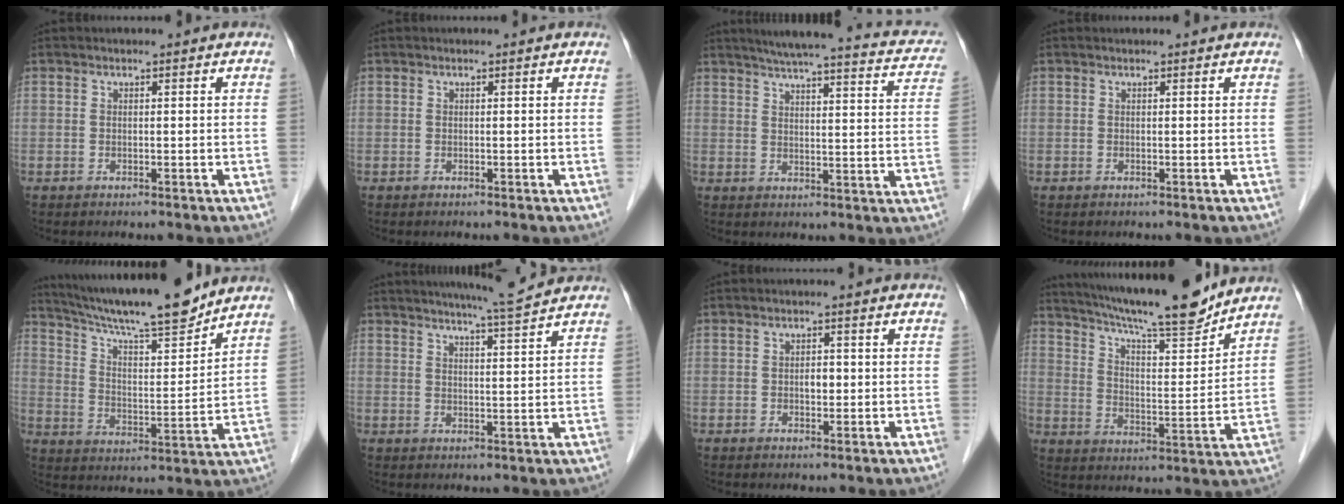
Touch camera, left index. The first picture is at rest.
{"total": 0.0}
{"total": 21.4, "force": [18.0, 3.6, 11.0], "torque": [-0.146, 0.007, 0.209]}
{"total": 0.9, "force": [0.9, 0.1, 0.2], "torque": [-0.008, 0.012, 0.013]}
{"total": 17.1, "force": [15.2, 0.8, 7.8], "torque": [-0.135, 0.001, 0.247]}
{"total": 6.8, "force": [6.3, -0.9, 2.4], "torque": [-0.048, -0.002, 0.091]}
{"total": 1.6, "force": [-0.1, 0.9, 1.2], "torque": [-0.019, 0.003, -0.002]}
{"total": 17.9, "force": [15.9, 1.0, 8.2], "torque": [-0.138, -0.002, 0.245]}